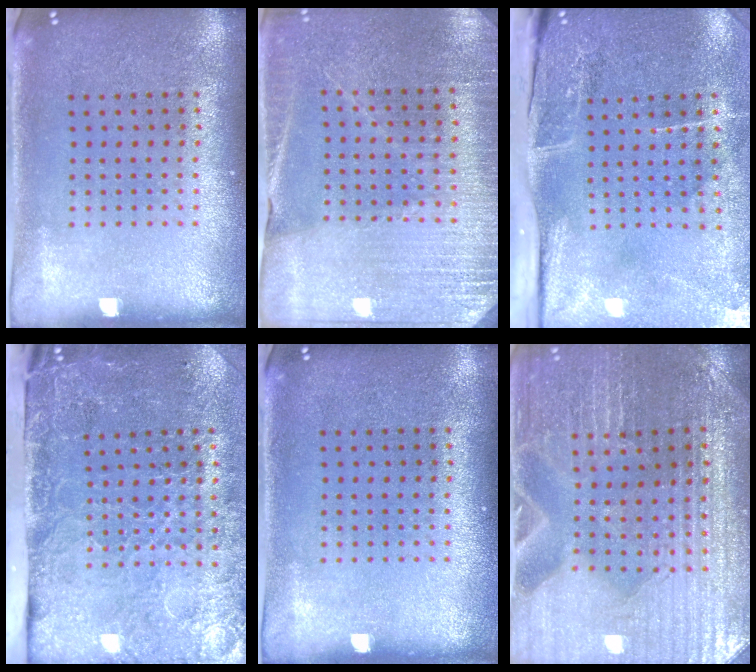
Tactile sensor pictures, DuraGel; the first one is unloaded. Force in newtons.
{"total": 2.9, "press": 2.9, "slide": 0.2}
{"total": 5.0, "press": 3.9, "slide": 3.2}
{"total": 4.7, "press": 3.6, "slide": 3.0}
{"total": 0.0}
{"total": 2.9, "press": 2.8, "slide": 0.3}